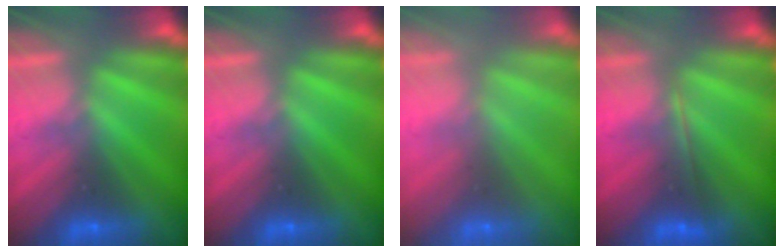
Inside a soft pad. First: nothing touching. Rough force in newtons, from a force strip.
{"total": 0.0}
{"total": 9.6}
{"total": 1.8}